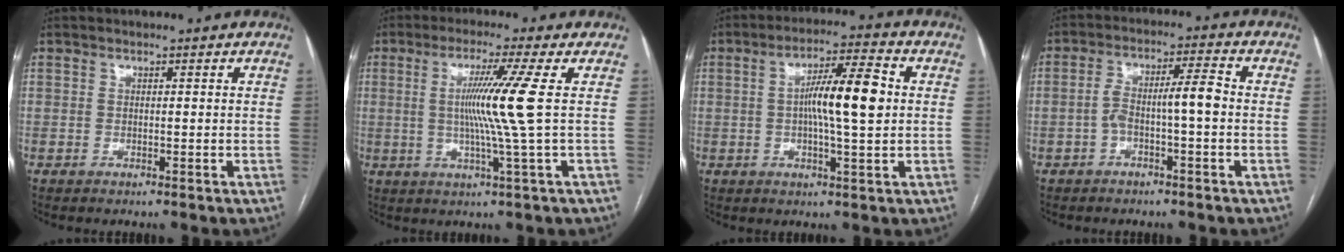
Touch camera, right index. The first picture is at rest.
{"total": 8.8, "force": [0.8, -2.6, 8.3], "torque": [-0.158, -0.005, 0.022]}
{"total": 9.9, "force": [0.6, 1.0, 9.9], "torque": [-0.168, 0.014, 0.008]}
{"total": 6.1, "force": [-1.2, 0.9, 5.9], "torque": [-0.109, 0.028, -0.020]}